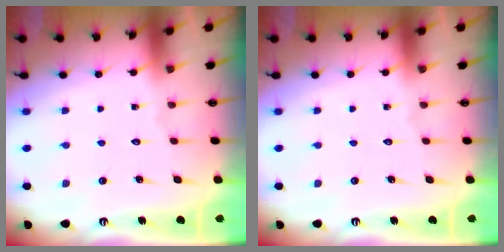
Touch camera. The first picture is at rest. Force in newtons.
{"total": 0.0}